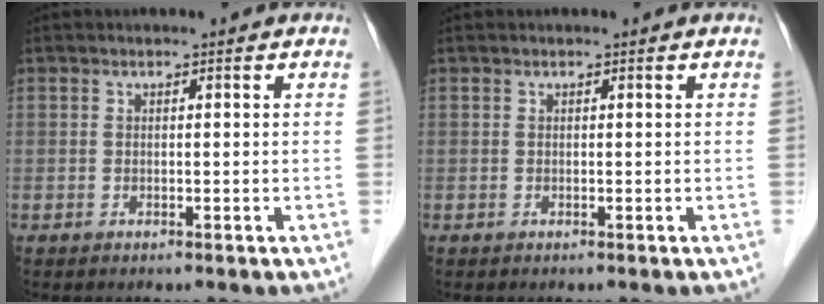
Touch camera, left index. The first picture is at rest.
{"total": 0.0}